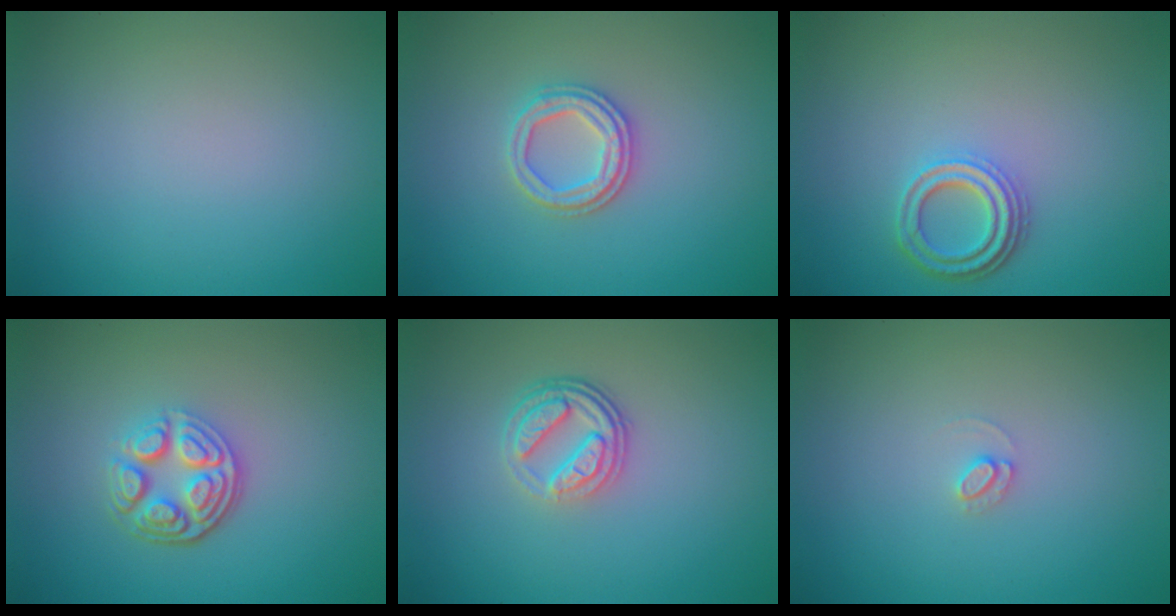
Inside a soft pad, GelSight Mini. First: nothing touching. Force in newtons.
{"total": 2.8, "press": 2.6, "slide": 1.0}
{"total": 3.3, "press": 2.7, "slide": 2.0}
{"total": 4.3, "press": 3.3, "slide": 2.7}
{"total": 3.8, "press": 2.8, "slide": 2.6}
{"total": 0.9, "press": 0.9, "slide": 0.1}